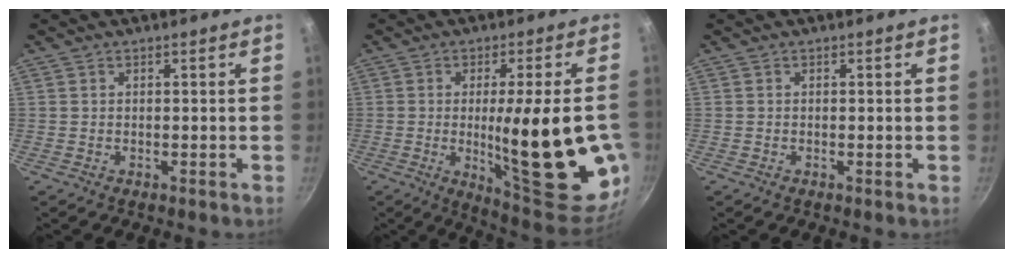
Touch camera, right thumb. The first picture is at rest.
{"total": 24.1, "force": [-3.5, 5.6, 23.2], "torque": [-0.306, -0.022, -0.035]}
{"total": 0.0}